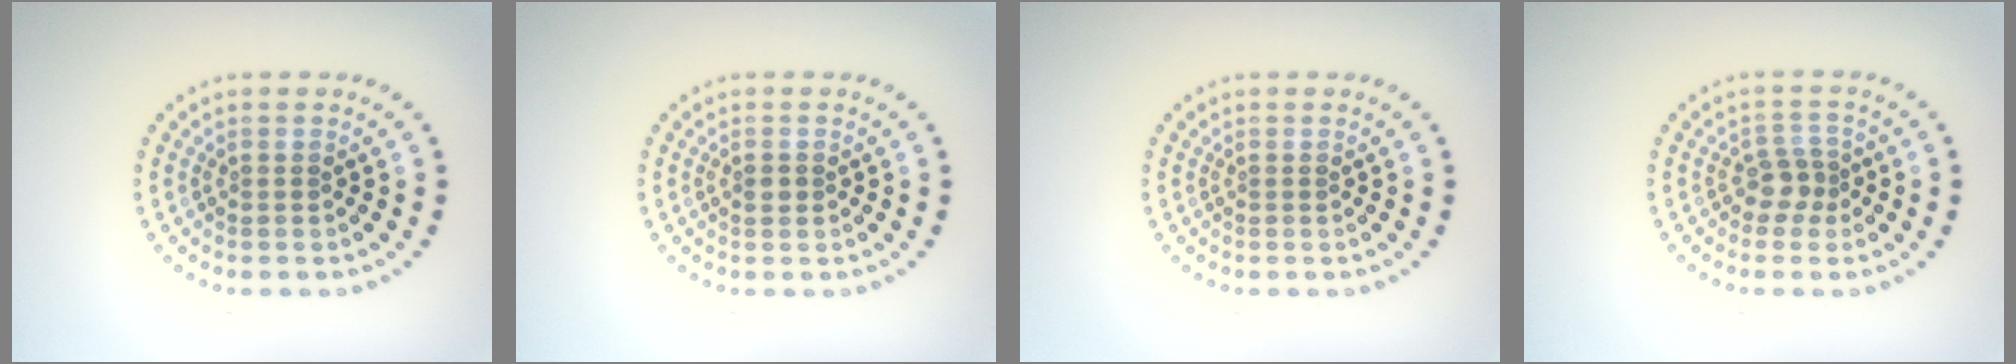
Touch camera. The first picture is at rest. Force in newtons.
{"total": 1.1, "press": 1.1, "slide": 0.1}
{"total": 0.0}
{"total": 2.0, "press": 1.7, "slide": 1.1}